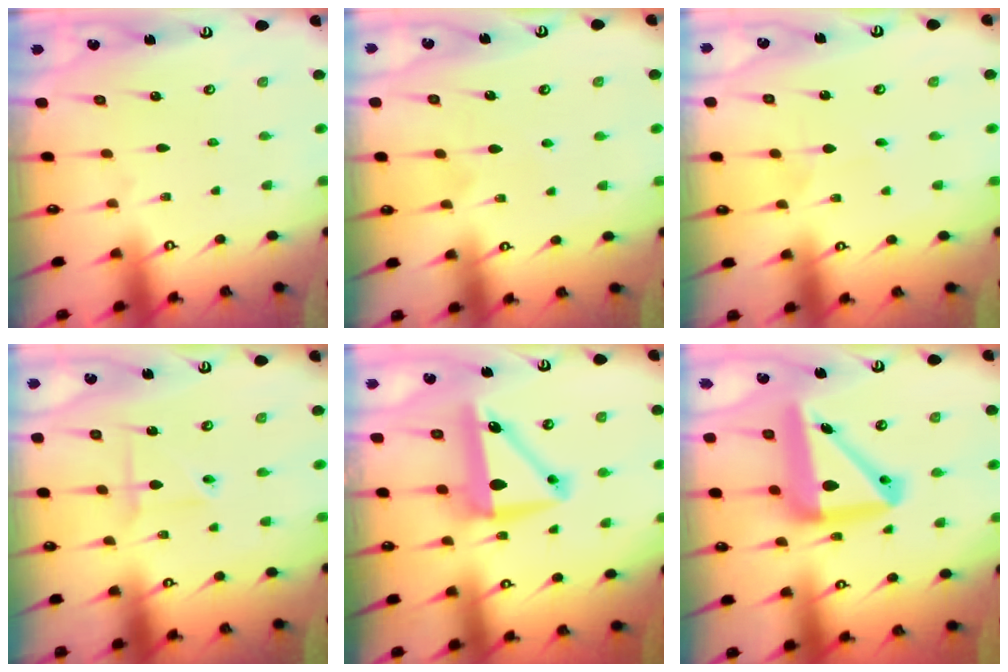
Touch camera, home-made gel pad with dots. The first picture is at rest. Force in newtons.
{"total": 5.4, "press": 5.4, "slide": 0.6}
{"total": 1.5, "press": 1.5, "slide": 0.1}
{"total": 2.9, "press": 2.9, "slide": 0.2}
{"total": 10.3, "press": 10.1, "slide": 2.2}
{"total": 17.6, "press": 17.4, "slide": 2.7}